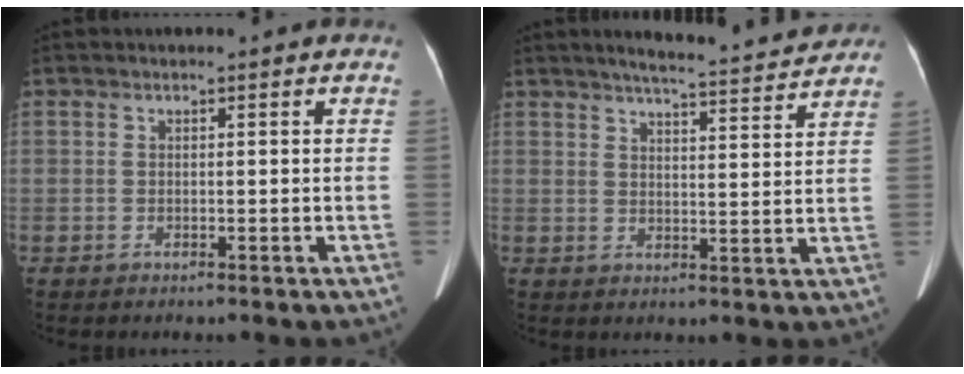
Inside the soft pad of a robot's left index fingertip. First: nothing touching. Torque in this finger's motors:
{"motor_torque": [0.39, -0.54, 0.00, 0.05]}